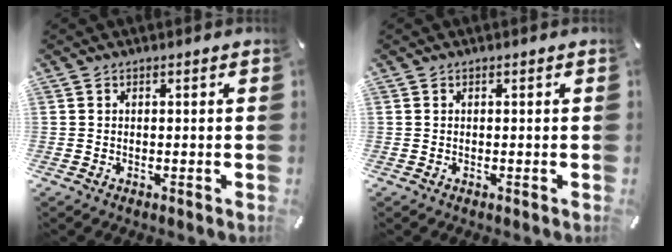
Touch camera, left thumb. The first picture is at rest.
{"total": 0.0}